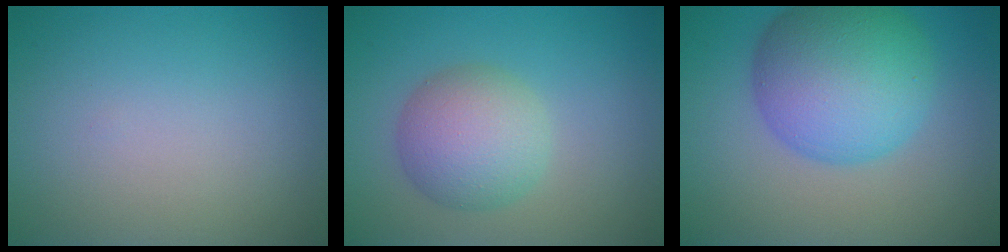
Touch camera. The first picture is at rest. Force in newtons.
{"total": 5.1, "press": 5.1, "slide": 0.2}
{"total": 9.7, "press": 9.7, "slide": 0.3}